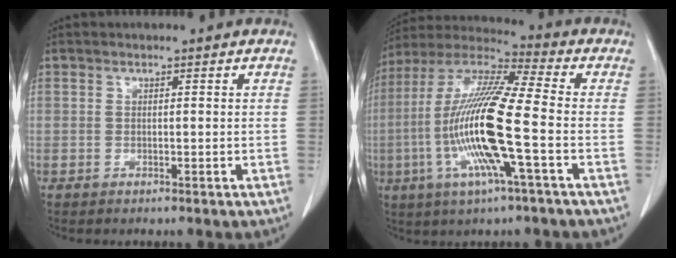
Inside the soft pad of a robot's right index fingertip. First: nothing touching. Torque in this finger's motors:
{"motor_torque": [2.14, 0.00, 1.05, 0.21]}